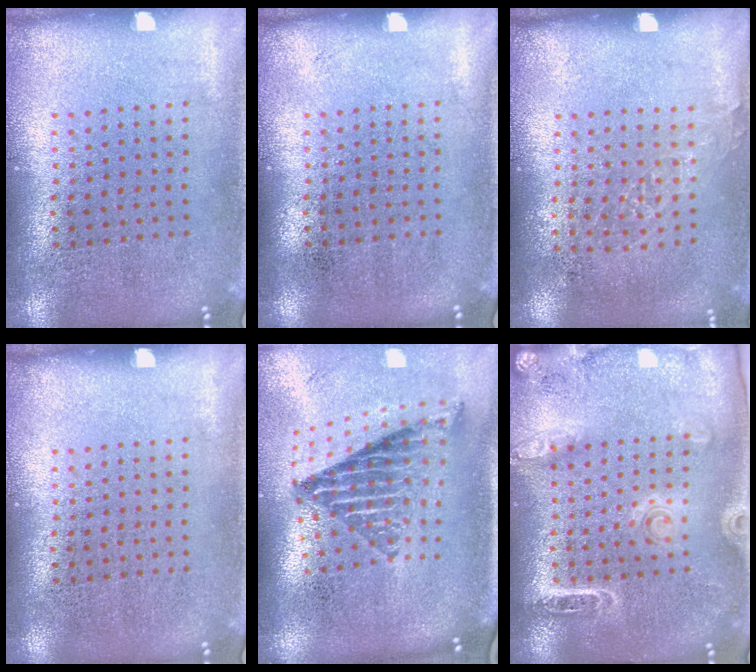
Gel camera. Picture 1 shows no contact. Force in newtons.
{"total": 0.0}
{"total": 0.9, "press": 0.8, "slide": 0.4}
{"total": 0.0}
{"total": 1.9, "press": 1.5, "slide": 1.2}
{"total": 1.8, "press": 1.7, "slide": 0.4}